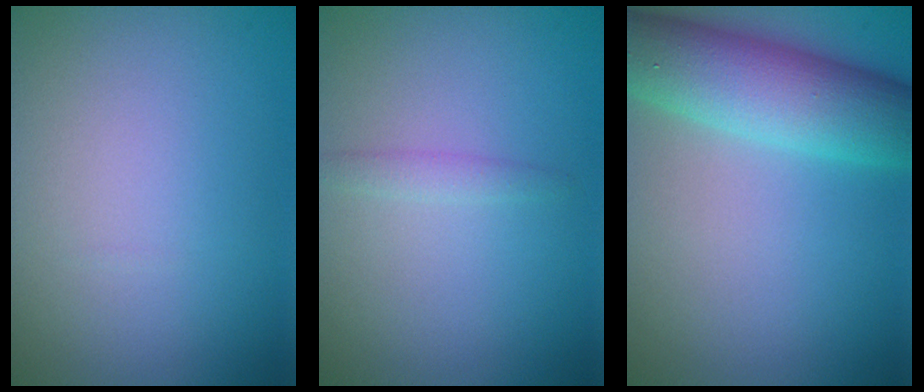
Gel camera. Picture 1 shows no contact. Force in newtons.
{"total": 1.0, "press": 0.9, "slide": 0.2}
{"total": 8.1, "press": 8.1, "slide": 0.4}